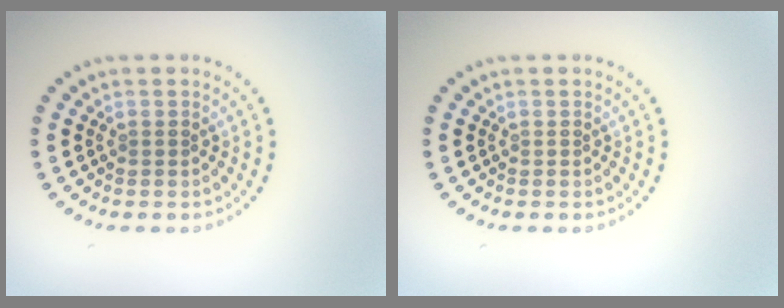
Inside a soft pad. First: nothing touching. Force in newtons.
{"total": 0.0}